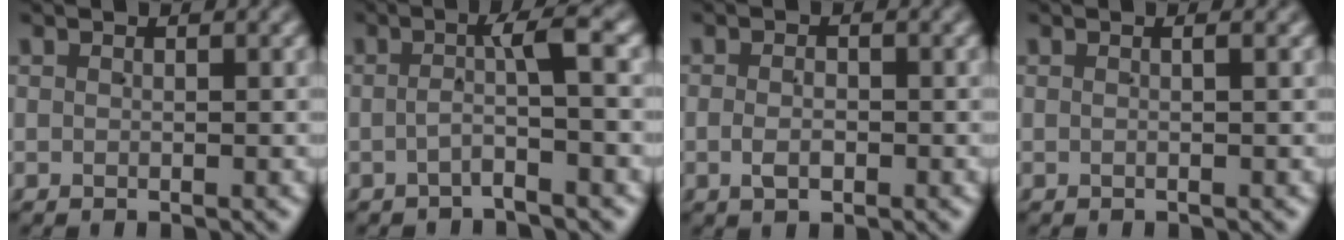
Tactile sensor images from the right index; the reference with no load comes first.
{"total": 2.6, "force": [-0.9, -0.6, 2.3], "torque": [-0.039, 0.001, -0.012]}
{"total": 1.9, "force": [-1.0, 1.0, 1.3], "torque": [-0.026, -0.006, -0.012]}
{"total": 0.6, "force": [-0.1, -0.3, 0.5], "torque": [-0.009, 0.001, -0.001]}